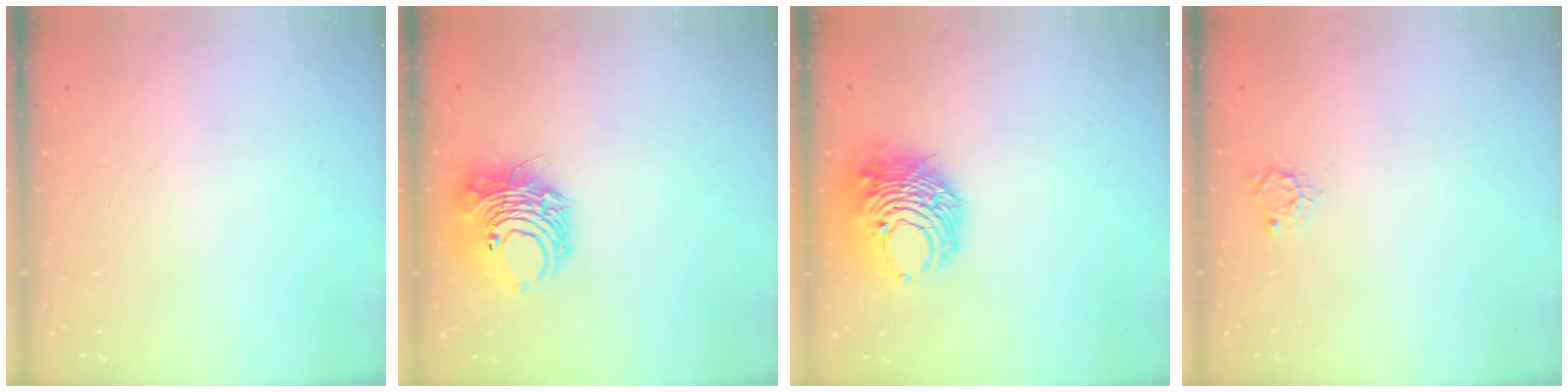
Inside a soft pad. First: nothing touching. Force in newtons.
{"total": 9.7, "press": 9.6, "slide": 1.4}
{"total": 9.9, "press": 9.8, "slide": 1.2}
{"total": 4.9, "press": 4.9, "slide": 0.1}